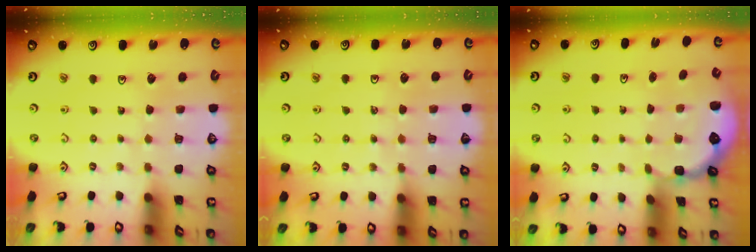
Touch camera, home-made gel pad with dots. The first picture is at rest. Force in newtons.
{"total": 4.1, "press": 4.1, "slide": 0.6}
{"total": 2.6, "press": 2.1, "slide": 1.6}